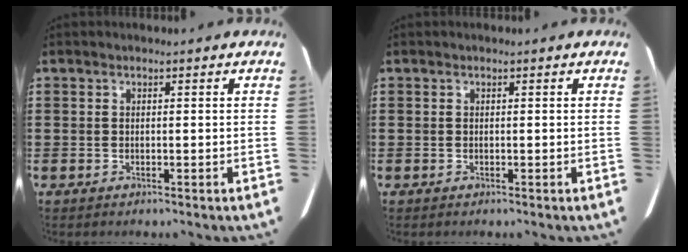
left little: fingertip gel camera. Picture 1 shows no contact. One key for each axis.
{"total": 0.0}